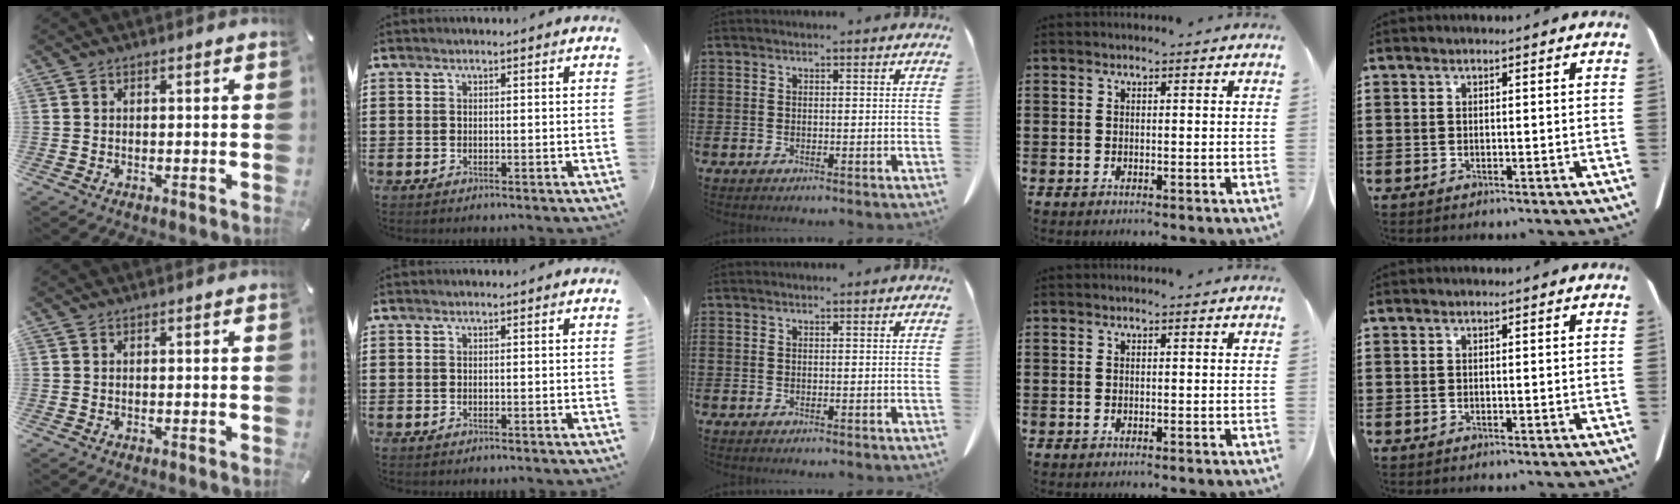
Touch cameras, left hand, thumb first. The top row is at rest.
{}